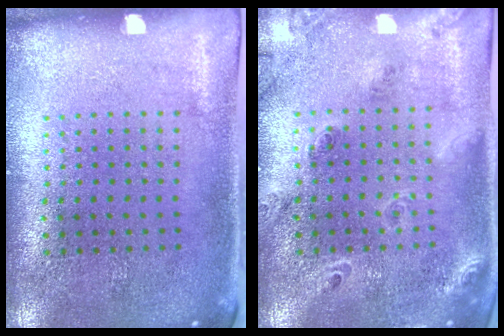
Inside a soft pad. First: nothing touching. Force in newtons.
{"total": 1.8, "press": 1.5, "slide": 1.0}